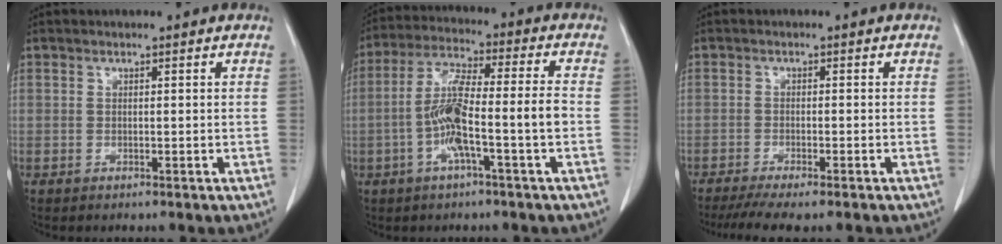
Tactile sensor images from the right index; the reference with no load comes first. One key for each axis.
{"total": 10.3, "fx": -2.7, "fy": 0.4, "fz": 9.9, "tx": -0.195, "ty": 0.016, "tz": -0.055}
{"total": 7.4, "fx": -6.1, "fy": 0.6, "fz": 4.2, "tx": -0.060, "ty": -0.012, "tz": -0.096}